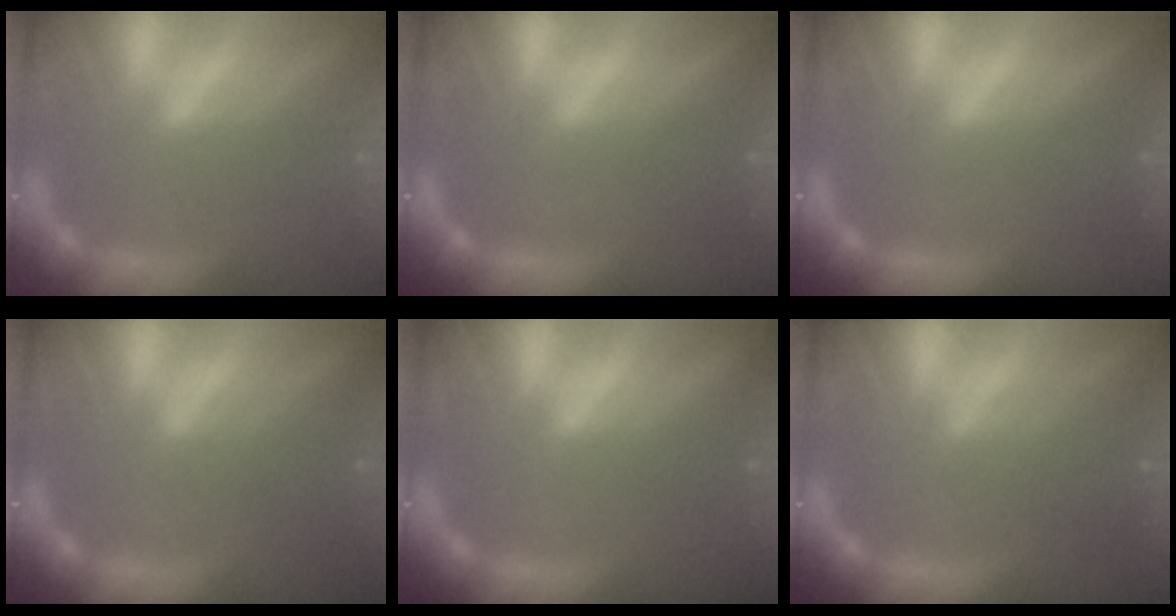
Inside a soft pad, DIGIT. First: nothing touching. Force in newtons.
{"total": 1.0}
{"total": 1.0}
{"total": 2.4}
{"total": 0.9}
{"total": 2.9}